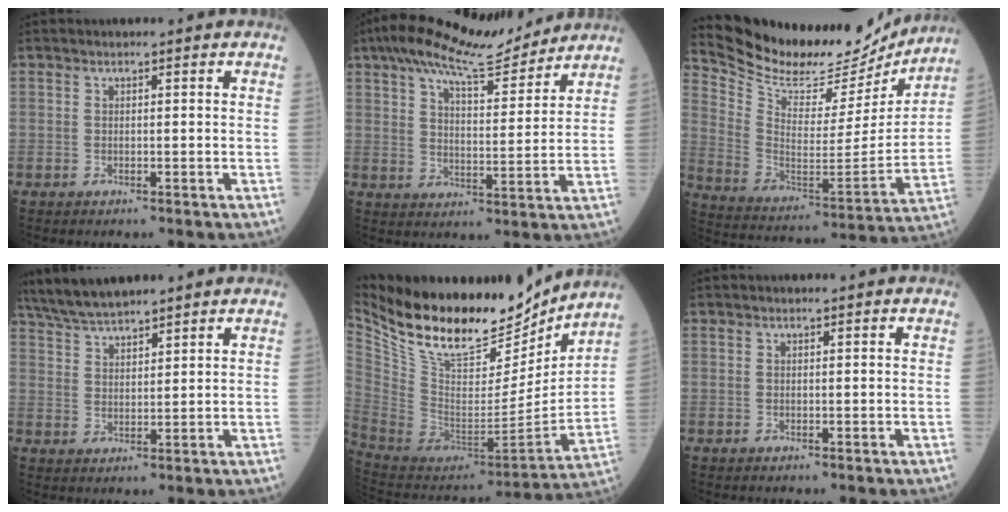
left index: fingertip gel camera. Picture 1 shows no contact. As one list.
[{"total": 13.0, "force": [11.3, 2.2, 6.1], "torque": [-0.106, 0.008, 0.175]}, {"total": 21.4, "force": [19.9, 5.2, 5.9], "torque": [-0.117, -0.038, 0.305]}, {"total": 8.8, "force": [7.9, 1.1, 3.7], "torque": [-0.074, 0.022, 0.148]}, {"total": 24.1, "force": [19.5, 8.0, 11.7], "torque": [-0.229, -0.025, 0.331]}, {"total": 0.0}]